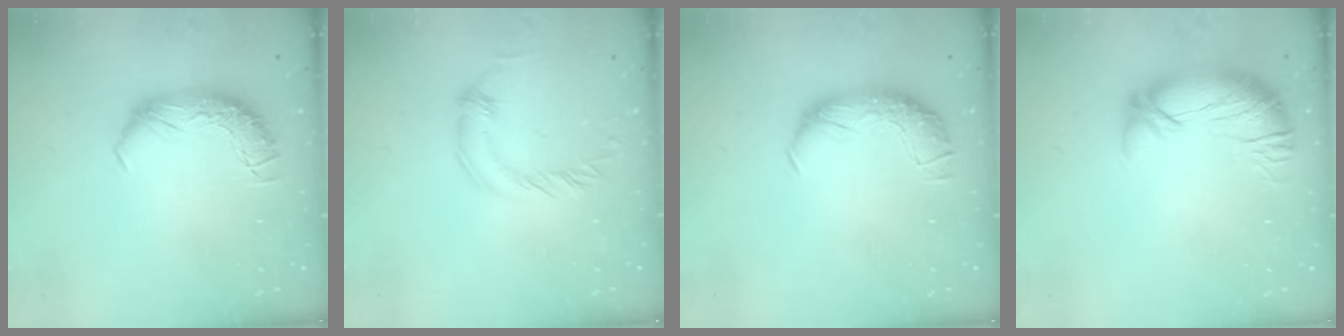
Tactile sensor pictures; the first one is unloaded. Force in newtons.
{"total": 2.0, "press": 2.0, "slide": 0.4}
{"total": 1.7, "press": 0.6, "slide": 1.6}
{"total": 2.9, "press": 1.0, "slide": 2.7}